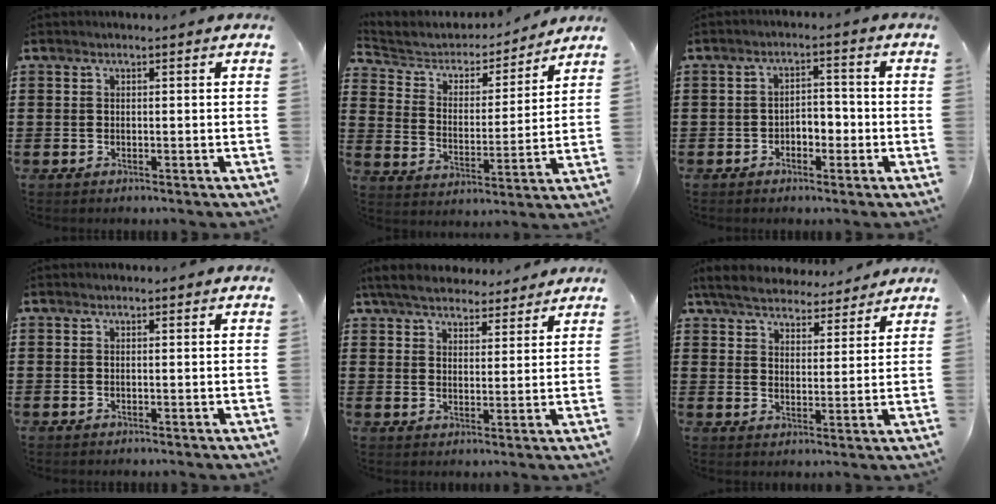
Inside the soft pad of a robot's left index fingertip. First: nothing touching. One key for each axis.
{"total": 4.3, "fx": 3.9, "fy": 1.8, "fz": 0.5, "tx": -0.041, "ty": -0.031, "tz": 0.059}
{"total": 2.9, "fx": -1.7, "fy": 1.7, "fz": 1.5, "tx": -0.032, "ty": 0.006, "tz": -0.039}
{"total": 0.0}
{"total": 5.6, "fx": 5.1, "fy": 1.4, "fz": 1.7, "tx": -0.051, "ty": -0.013, "tz": 0.095}
{"total": 5.8, "fx": 5.4, "fy": 1.2, "fz": 1.6, "tx": -0.054, "ty": -0.020, "tz": 0.097}